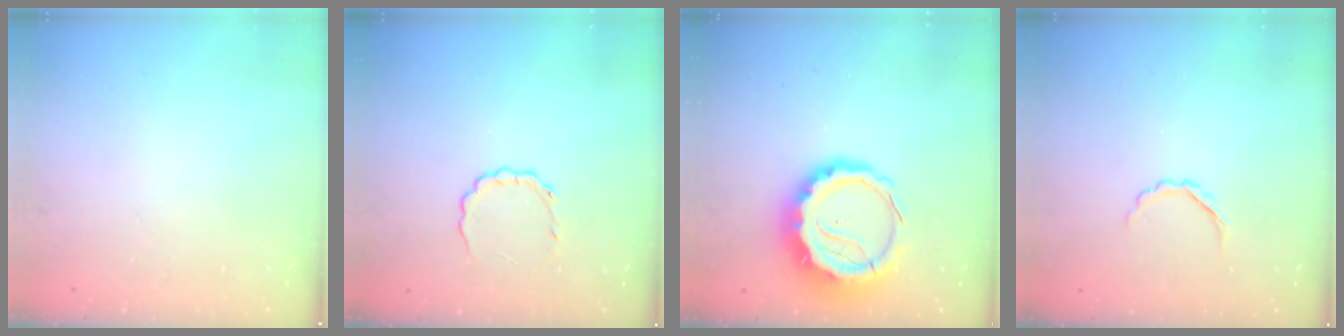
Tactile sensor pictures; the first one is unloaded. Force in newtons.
{"total": 2.8, "press": 2.8, "slide": 0.4}
{"total": 12.2, "press": 11.9, "slide": 2.7}
{"total": 2.9, "press": 2.8, "slide": 0.8}